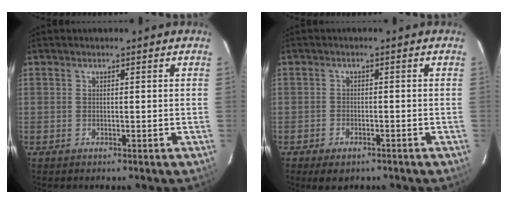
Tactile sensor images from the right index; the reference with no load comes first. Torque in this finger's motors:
{"motor_torque": [0.20, -0.10, -0.06, 0.00]}